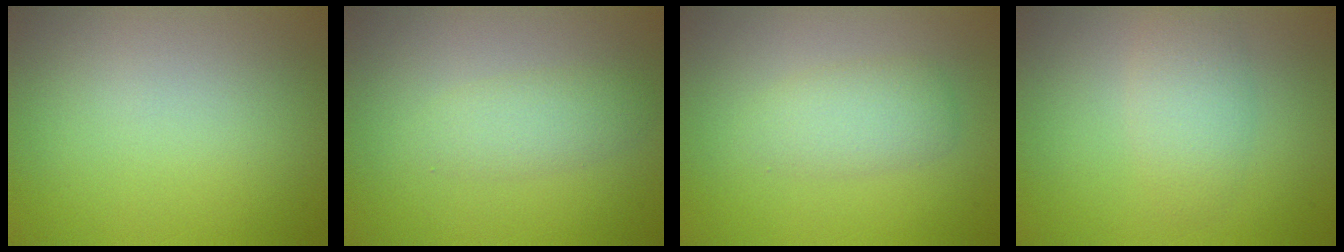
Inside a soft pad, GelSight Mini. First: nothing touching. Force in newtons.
{"total": 2.1, "press": 2.1, "slide": 0.1}
{"total": 2.6, "press": 2.6, "slide": 0.1}
{"total": 3.0, "press": 3.0, "slide": 0.0}